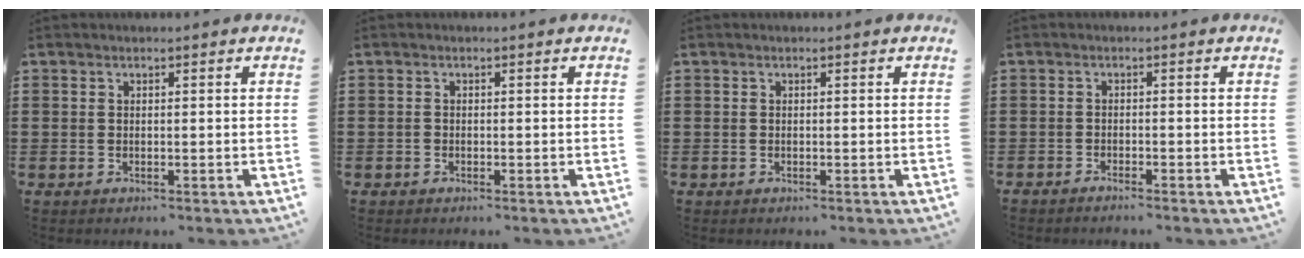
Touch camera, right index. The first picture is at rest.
{"total": 0.6, "force": [-0.4, 0.4, 0.2], "torque": [-0.004, 0.002, -0.008]}
{"total": 0.0}
{"total": 1.1, "force": [-1.1, -0.1, 0.0], "torque": [-0.003, 0.001, -0.023]}